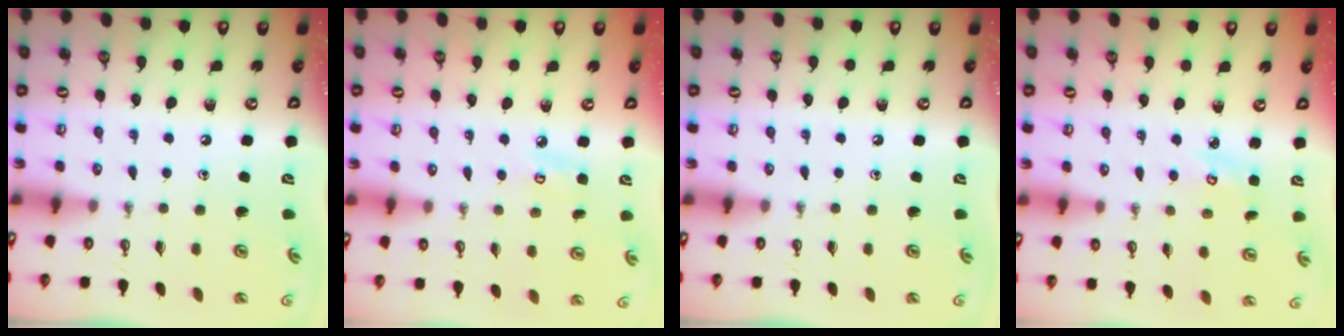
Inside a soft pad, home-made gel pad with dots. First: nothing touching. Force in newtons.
{"total": 4.7, "press": 4.7, "slide": 0.3}
{"total": 0.0}
{"total": 3.1, "press": 3.0, "slide": 0.3}